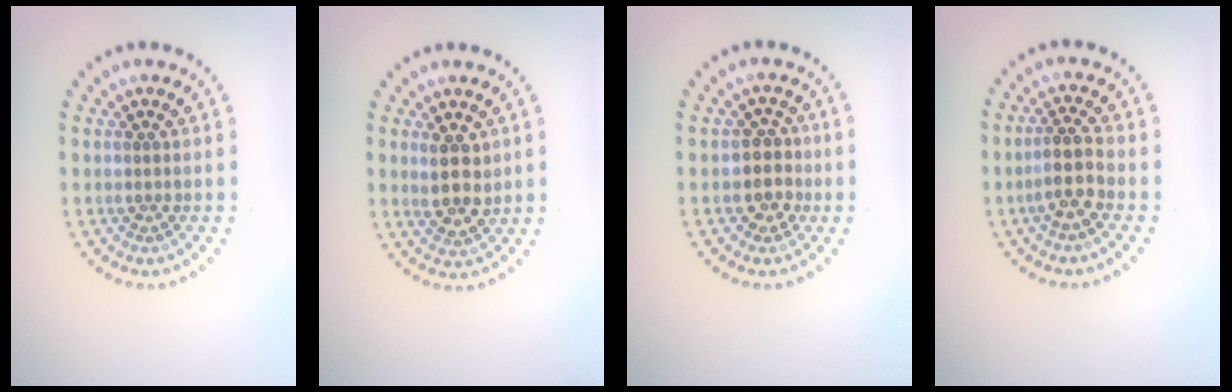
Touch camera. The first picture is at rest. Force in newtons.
{"total": 2.9, "press": 2.7, "slide": 1.0}
{"total": 2.5, "press": 2.2, "slide": 1.1}
{"total": 2.6, "press": 2.2, "slide": 1.4}